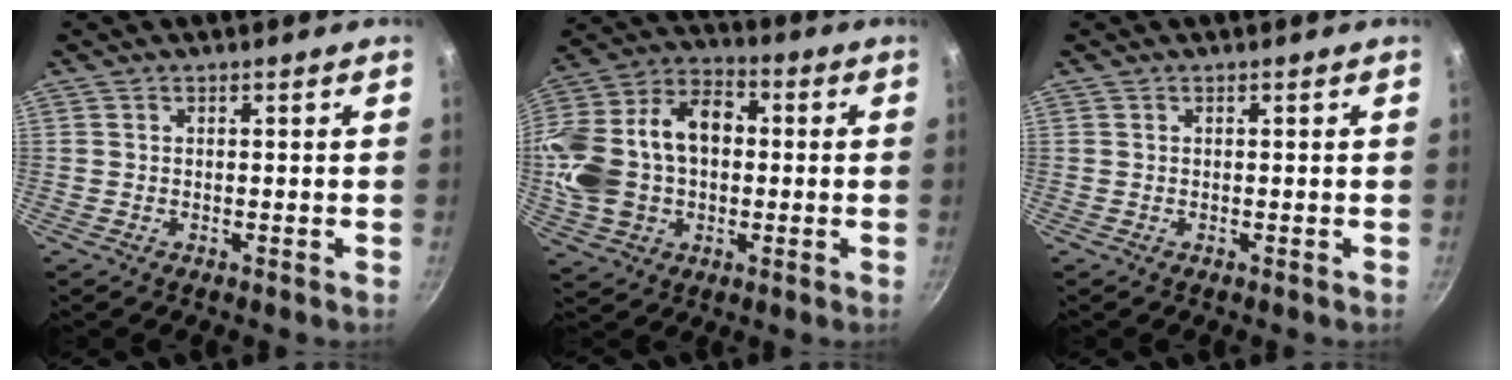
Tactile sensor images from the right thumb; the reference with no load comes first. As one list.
[{"total": 21.3, "force": [0.5, 14.9, 15.3], "torque": [-0.278, 0.048, 0.006]}, {"total": 0.0}]